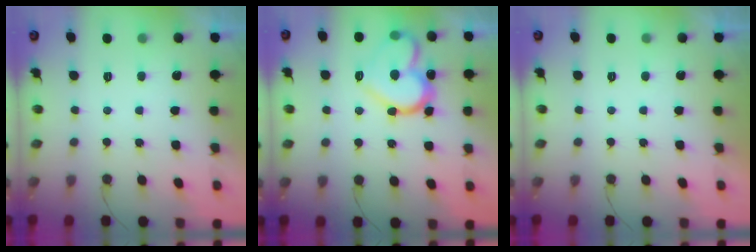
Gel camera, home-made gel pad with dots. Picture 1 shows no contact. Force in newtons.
{"total": 17.8, "press": 17.7, "slide": 1.7}
{"total": 1.7, "press": 1.7, "slide": 0.0}